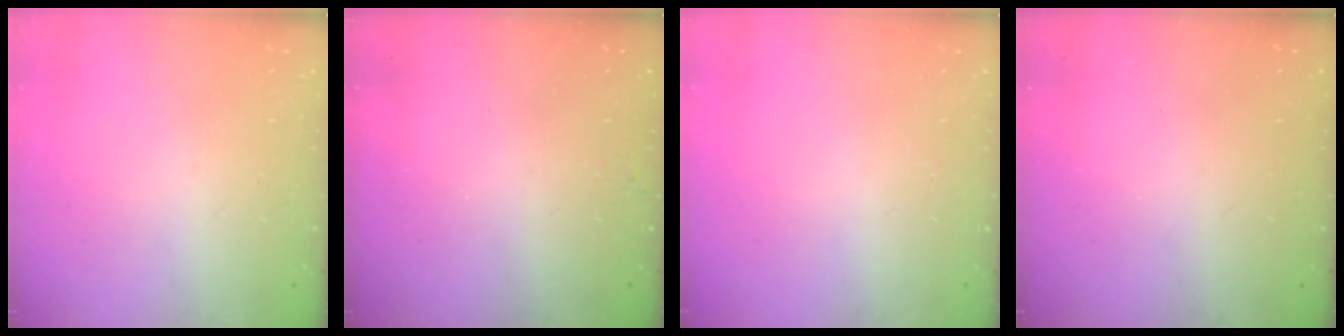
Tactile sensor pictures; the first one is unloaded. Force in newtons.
{"total": 1.7, "press": 1.7, "slide": 0.1}
{"total": 2.2, "press": 2.2, "slide": 0.2}
{"total": 0.0}